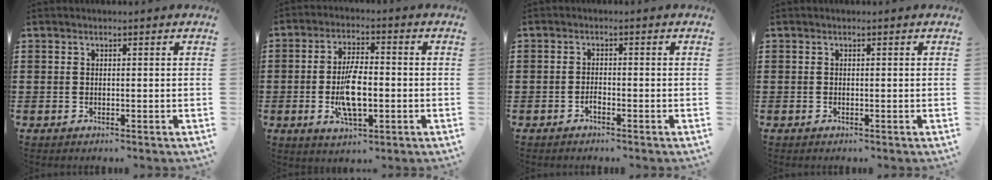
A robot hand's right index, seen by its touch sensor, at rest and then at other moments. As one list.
[{"total": 8.0, "force": [-1.4, 3.2, 7.2], "torque": [-0.150, -0.002, -0.029]}, {"total": 1.1, "force": [-0.9, 0.2, 0.6], "torque": [-0.014, -0.004, -0.016]}, {"total": 0.0}]